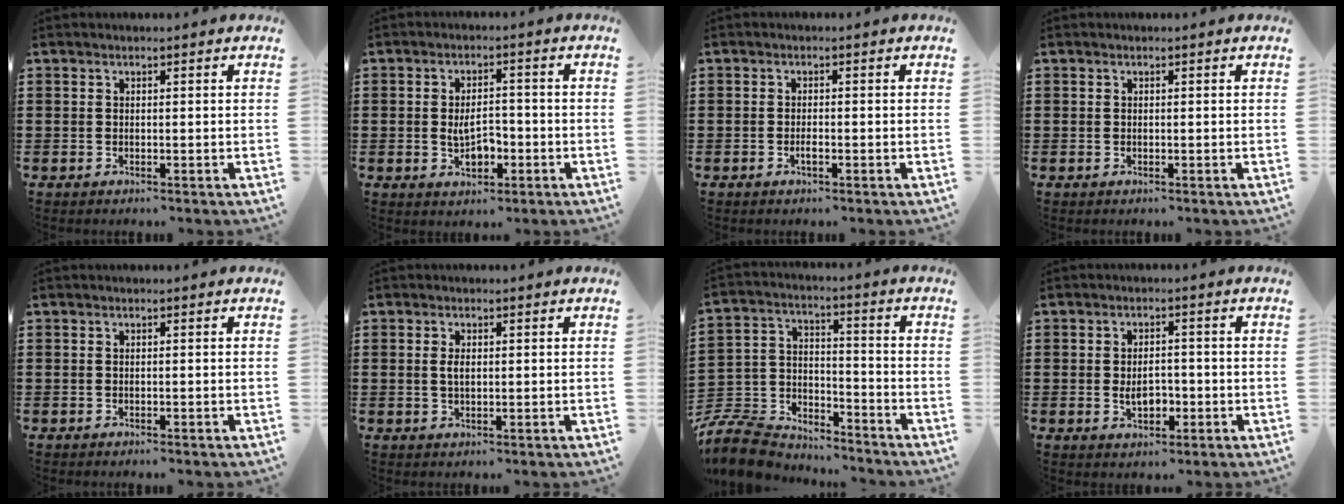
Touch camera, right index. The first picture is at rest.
{"total": 4.9, "force": [-1.0, 2.7, 3.9], "torque": [-0.064, -0.003, -0.023]}
{"total": 1.3, "force": [-0.6, 0.3, 1.1], "torque": [-0.022, -0.002, -0.009]}
{"total": 0.0}
{"total": 0.0}
{"total": 1.9, "force": [0.2, 0.9, 1.7], "torque": [-0.035, 0.005, 0.002]}
{"total": 9.6, "force": [-9.0, 2.7, 2.0], "torque": [-0.063, 0.015, -0.182]}
{"total": 4.3, "force": [-0.9, 2.5, 3.4], "torque": [-0.056, 0.002, -0.019]}